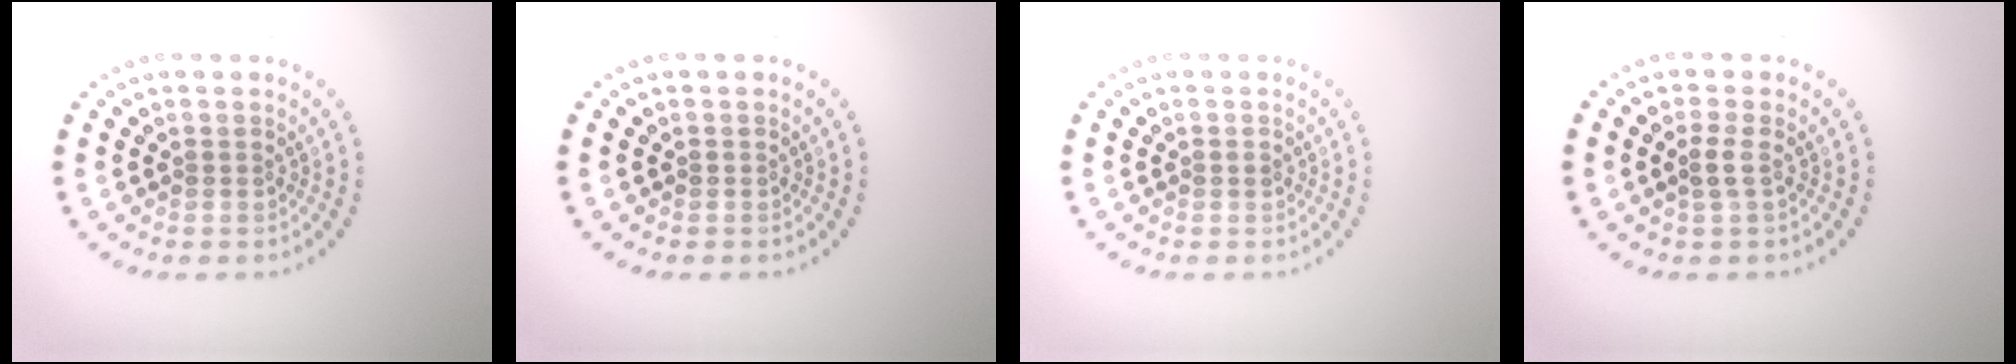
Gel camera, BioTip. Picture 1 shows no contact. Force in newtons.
{"total": 0.0}
{"total": 0.6, "press": 0.6, "slide": 0.1}
{"total": 1.2, "press": 1.0, "slide": 0.6}